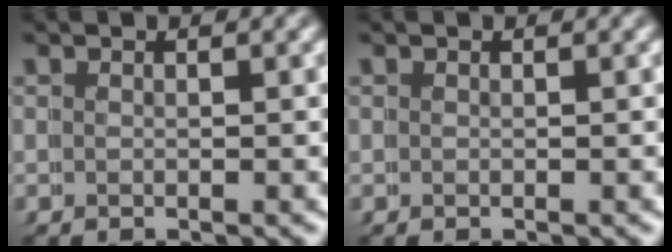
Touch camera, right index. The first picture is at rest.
{"total": 0.0}